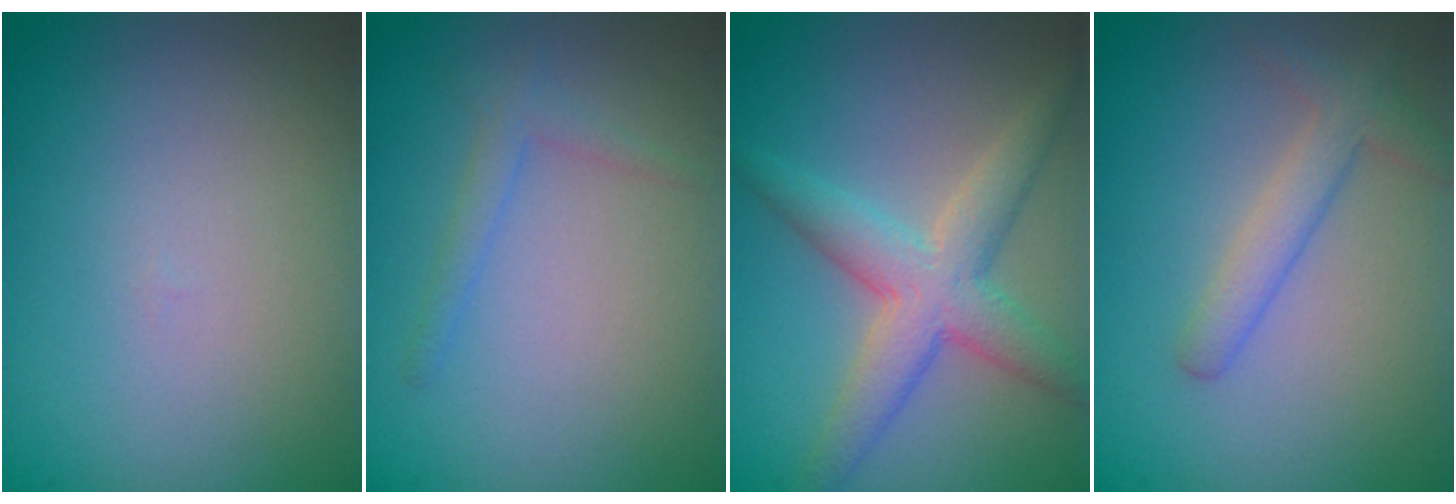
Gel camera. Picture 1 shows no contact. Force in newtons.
{"total": 1.4, "press": 1.4, "slide": 0.1}
{"total": 5.0, "press": 5.0, "slide": 0.3}
{"total": 2.5, "press": 2.5, "slide": 0.2}